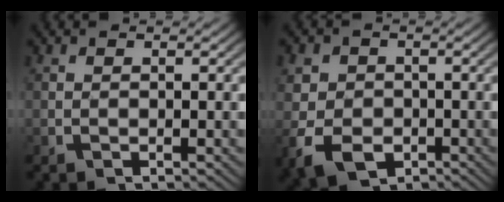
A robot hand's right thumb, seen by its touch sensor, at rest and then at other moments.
{"total": 6.0, "force": [-1.6, 4.6, 3.5], "torque": [-0.072, -0.033, -0.012]}